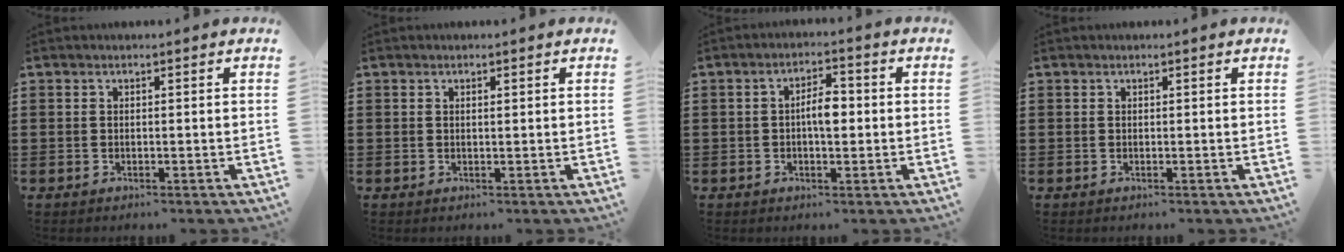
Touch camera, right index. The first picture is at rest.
{"total": 0.5, "force": [0.2, 0.1, 0.5], "torque": [-0.010, -0.001, 0.004]}
{"total": 4.0, "force": [-0.1, 1.5, 3.7], "torque": [-0.060, 0.002, -0.006]}
{"total": 0.0}